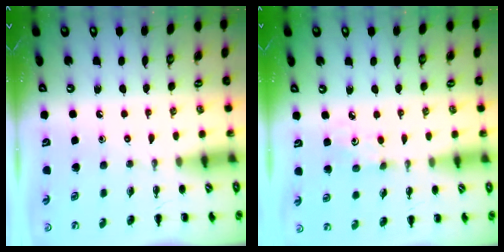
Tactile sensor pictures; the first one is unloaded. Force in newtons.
{"total": 3.5, "press": 3.4, "slide": 1.0}